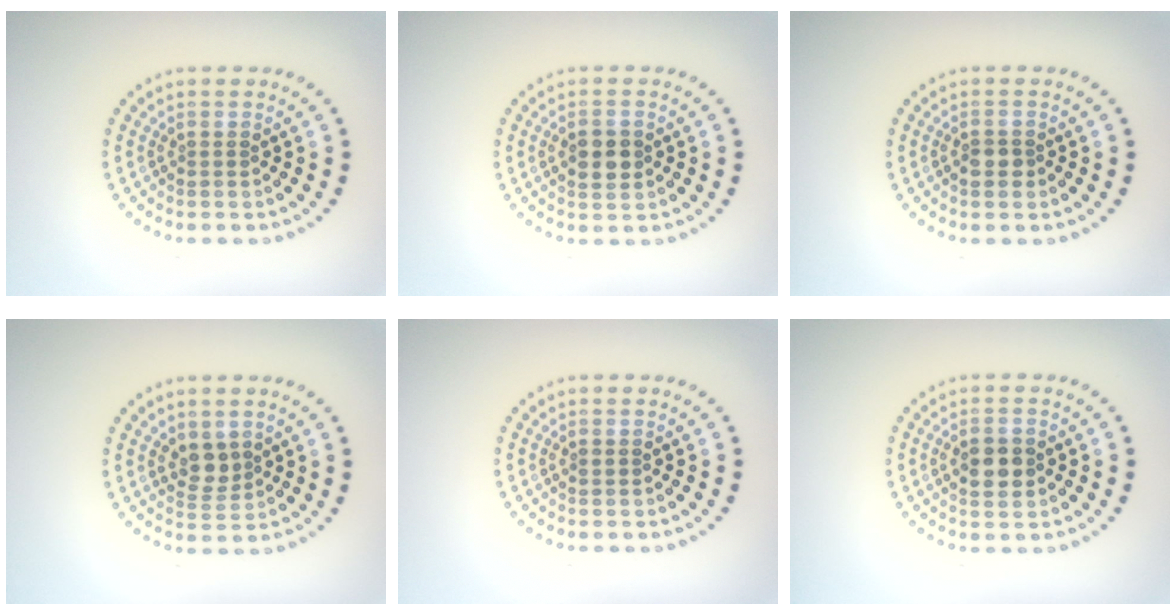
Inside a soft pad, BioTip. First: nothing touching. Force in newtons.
{"total": 3.0, "press": 3.0, "slide": 0.1}
{"total": 1.6, "press": 1.5, "slide": 0.5}
{"total": 2.1, "press": 1.9, "slide": 1.0}
{"total": 0.5, "press": 0.5, "slide": 0.0}
{"total": 3.1, "press": 3.1, "slide": 0.1}